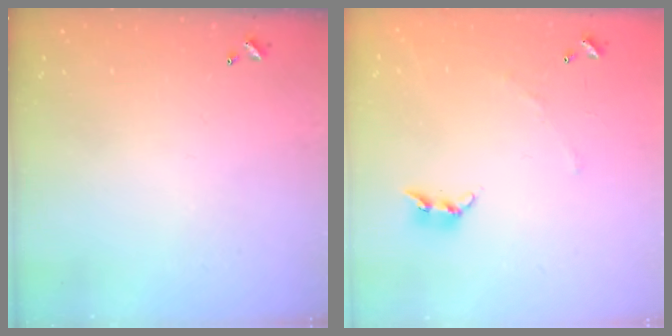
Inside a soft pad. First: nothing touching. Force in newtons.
{"total": 3.9, "press": 3.9, "slide": 0.2}